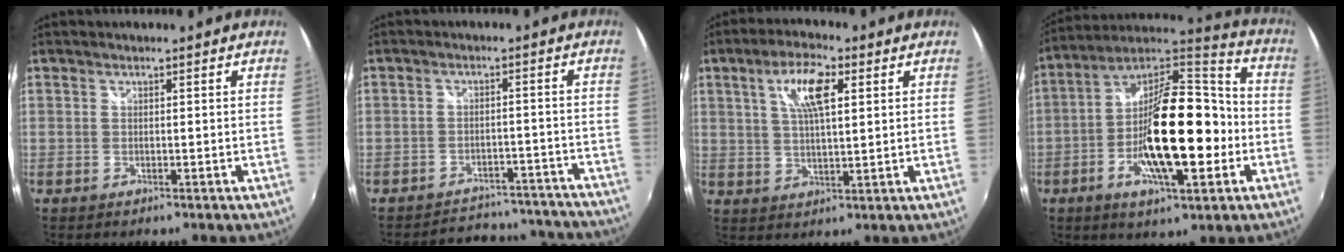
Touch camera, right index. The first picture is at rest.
{"total": 16.8, "force": [-15.4, 5.9, 3.4], "torque": [-0.070, 0.043, -0.178]}
{"total": 8.6, "force": [3.2, 2.8, 7.4], "torque": [-0.136, 0.011, 0.058]}
{"total": 22.2, "force": [-5.2, 7.9, 20.1], "torque": [-0.359, 0.009, -0.094]}